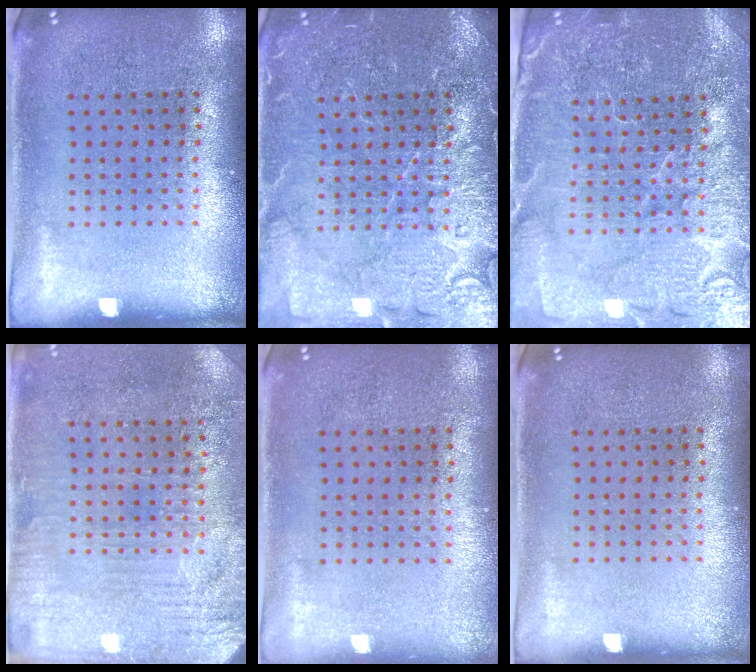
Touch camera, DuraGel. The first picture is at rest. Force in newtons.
{"total": 6.1, "press": 6.1, "slide": 0.9}
{"total": 4.1, "press": 4.0, "slide": 1.1}
{"total": 3.3, "press": 3.1, "slide": 1.2}
{"total": 0.0}
{"total": 0.0}